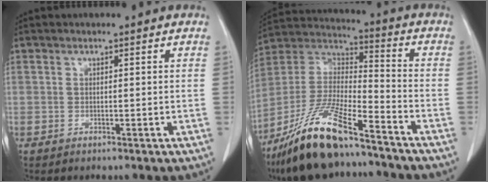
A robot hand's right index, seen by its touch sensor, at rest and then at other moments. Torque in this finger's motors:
{"motor_torque": [1.09, -1.05, 0.42, 0.21]}